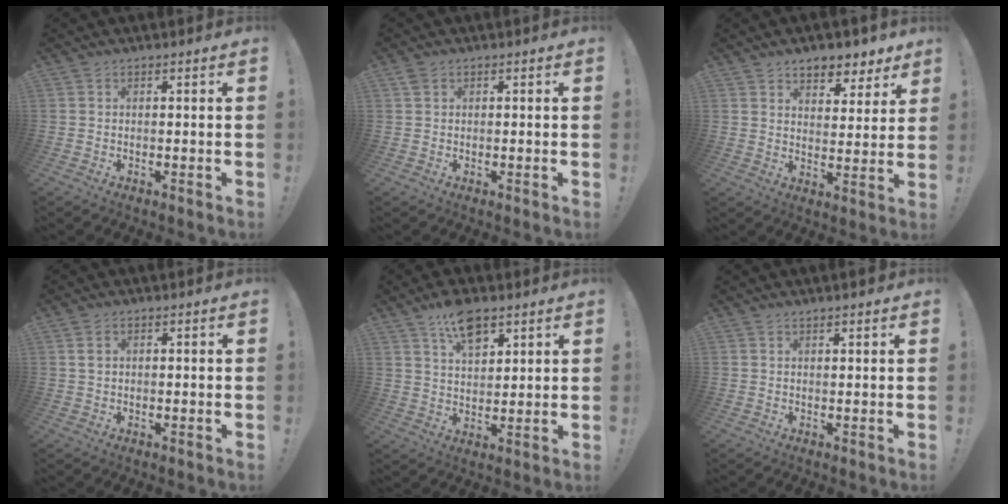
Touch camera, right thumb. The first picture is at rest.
{"total": 1.6, "force": [0.7, 1.2, 0.7], "torque": [-0.008, 0.001, 0.012]}
{"total": 7.4, "force": [5.9, 4.0, 1.8], "torque": [-0.012, -0.051, 0.109]}
{"total": 1.7, "force": [0.9, 1.2, 0.9], "torque": [-0.011, 0.003, 0.014]}
{"total": 10.0, "force": [6.2, 4.8, 6.2], "torque": [-0.096, -0.027, 0.112]}
{"total": 0.9, "force": [0.8, 0.1, 0.4], "torque": [-0.003, -0.002, 0.015]}